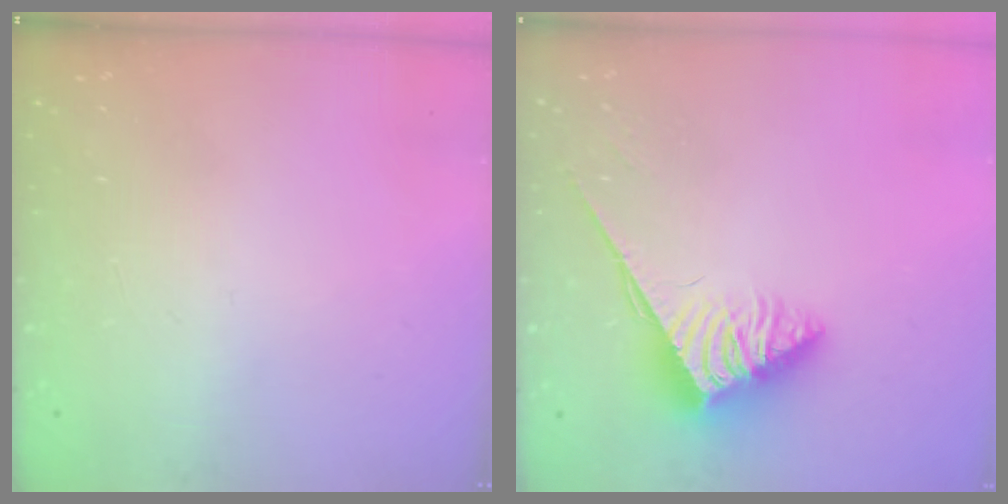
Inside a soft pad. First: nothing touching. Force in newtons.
{"total": 3.9, "press": 3.9, "slide": 0.6}